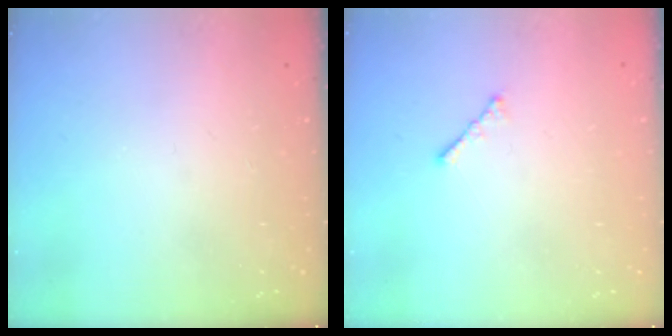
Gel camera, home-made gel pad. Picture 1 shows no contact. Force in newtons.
{"total": 1.9, "press": 1.8, "slide": 0.5}